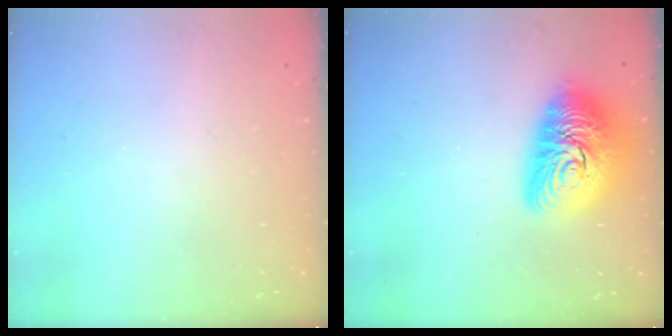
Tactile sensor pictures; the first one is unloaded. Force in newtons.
{"total": 16.3, "press": 16.3, "slide": 1.1}